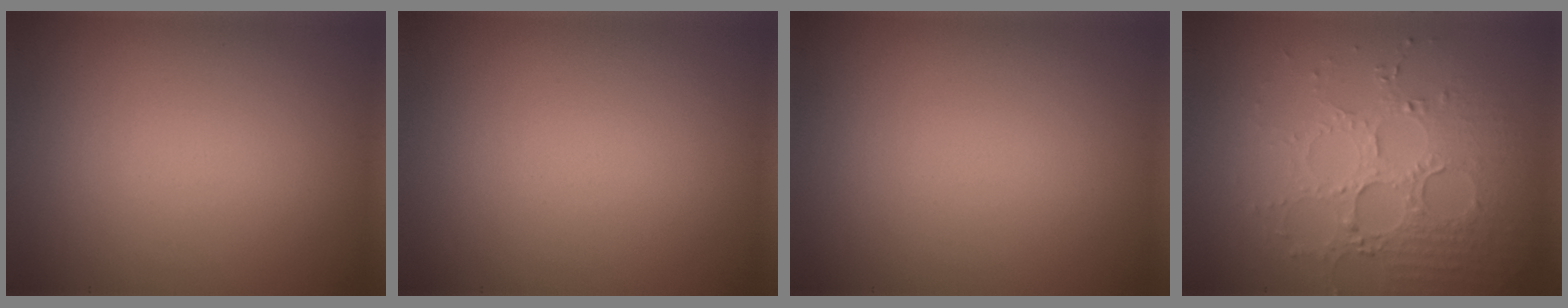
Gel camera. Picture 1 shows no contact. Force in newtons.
{"total": 0.0}
{"total": 0.0}
{"total": 4.1, "press": 3.9, "slide": 1.3}